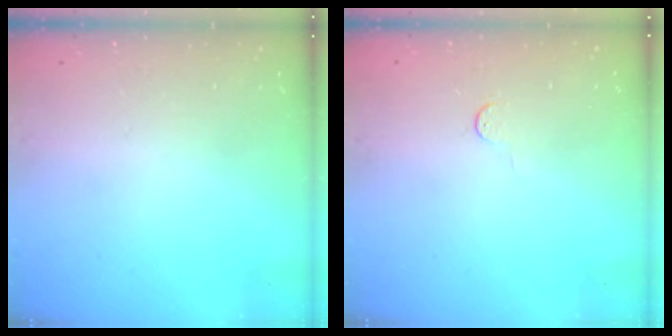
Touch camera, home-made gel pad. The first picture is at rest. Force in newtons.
{"total": 2.8, "press": 2.8, "slide": 0.4}